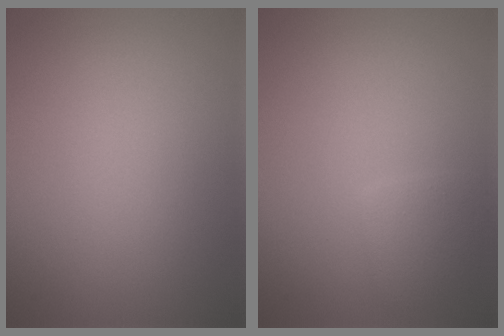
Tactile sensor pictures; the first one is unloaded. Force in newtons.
{"total": 1.8, "press": 1.8, "slide": 0.0}